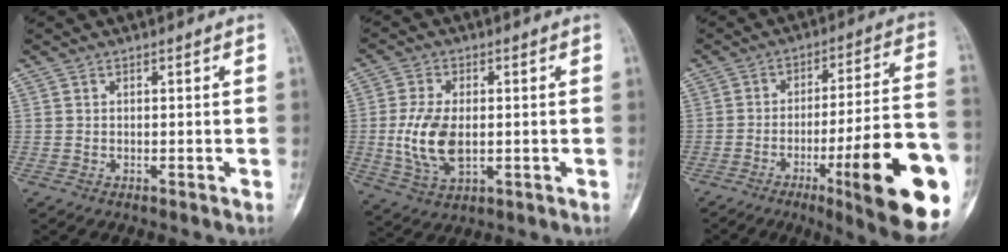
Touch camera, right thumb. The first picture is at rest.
{"total": 10.3, "force": [-0.6, 5.7, 8.5], "torque": [-0.172, -0.005, -0.006]}
{"total": 23.2, "force": [-8.6, 3.6, 21.3], "torque": [-0.249, 0.025, -0.119]}